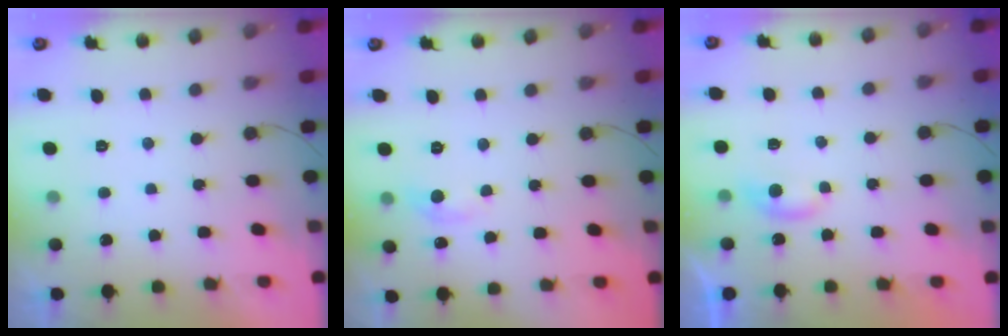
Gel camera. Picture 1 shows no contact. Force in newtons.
{"total": 5.4, "press": 5.3, "slide": 0.6}
{"total": 4.4, "press": 4.3, "slide": 0.6}